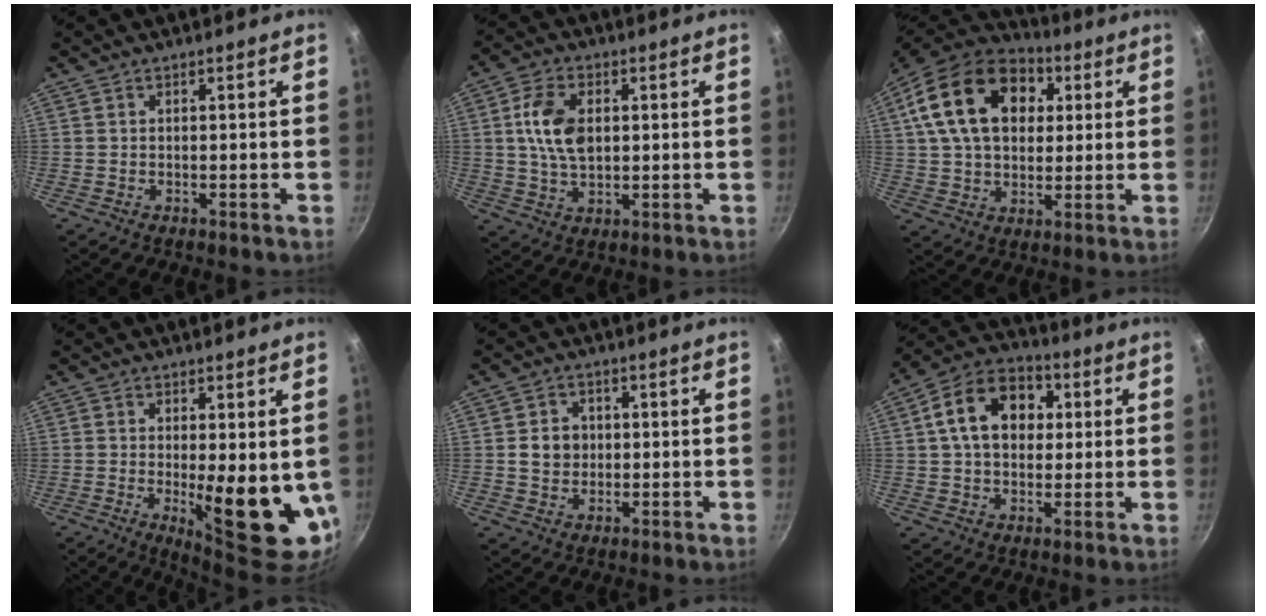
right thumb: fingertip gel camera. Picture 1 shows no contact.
{"total": 10.0, "force": [1.5, 6.3, 7.7], "torque": [-0.131, 0.002, 0.026]}
{"total": 22.1, "force": [6.8, 15.1, 14.6], "torque": [-0.235, 0.007, 0.108]}
{"total": 13.4, "force": [-1.1, 4.1, 12.7], "torque": [-0.153, -0.021, -0.002]}
{"total": 5.1, "force": [0.3, 4.4, 2.4], "torque": [-0.021, 0.005, 0.003]}
{"total": 14.6, "force": [3.0, 10.6, 9.6], "torque": [-0.131, 0.021, 0.034]}